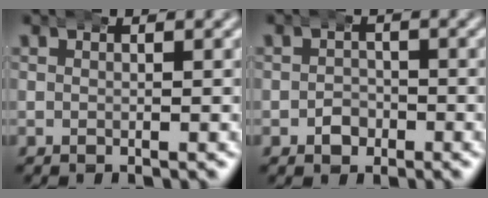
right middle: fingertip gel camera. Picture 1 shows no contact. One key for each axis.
{"total": 1.0, "fx": -0.4, "fy": 0.9, "fz": -0.1, "tx": 0.000, "ty": -0.003, "tz": -0.006}